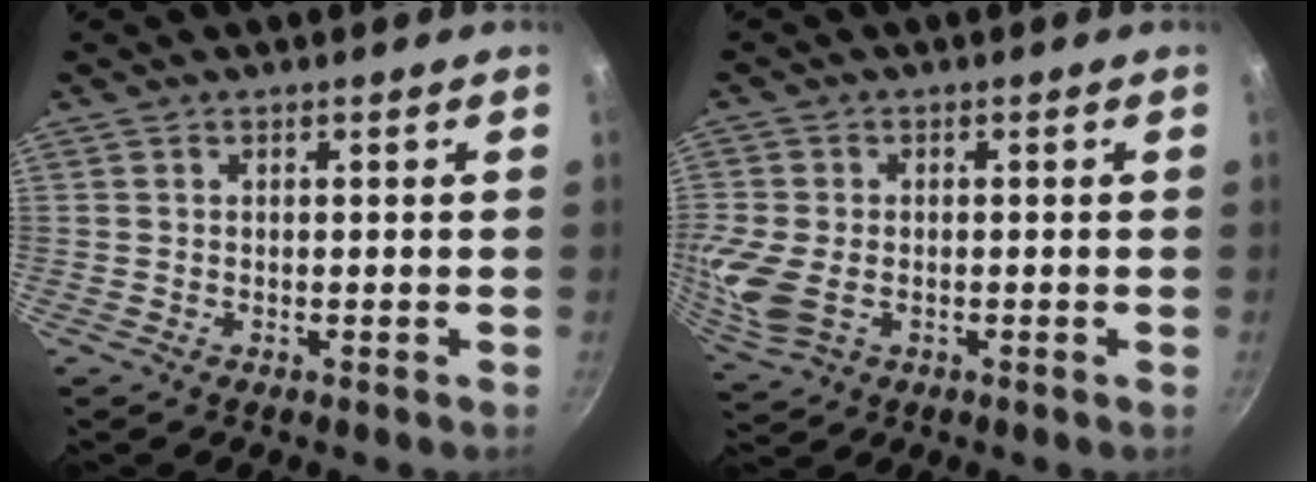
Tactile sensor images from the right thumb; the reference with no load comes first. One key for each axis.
{"total": 8.8, "fx": -1.5, "fy": 5.8, "fz": 6.4, "tx": -0.145, "ty": -0.012, "tz": -0.029}